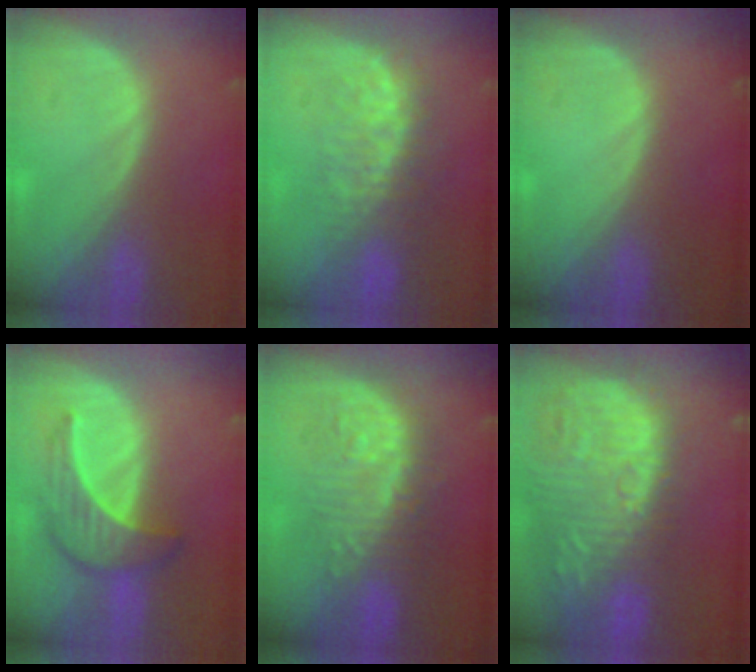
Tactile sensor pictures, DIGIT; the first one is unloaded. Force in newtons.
{"total": 7.6, "press": 7.3, "slide": 1.9}
{"total": 0.0}
{"total": 6.5, "press": 6.4, "slide": 1.5}
{"total": 9.1, "press": 9.0, "slide": 1.6}
{"total": 15.8, "press": 13.2, "slide": 8.7}